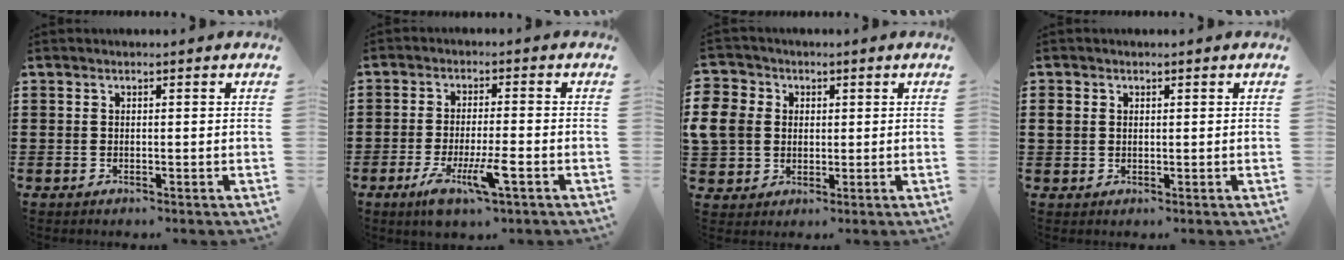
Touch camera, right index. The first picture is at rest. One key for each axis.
{"total": 7.4, "fx": -3.5, "fy": 1.6, "fz": 6.4, "tx": -0.117, "ty": -0.012, "tz": -0.057}
{"total": 6.1, "fx": 0.4, "fy": 5.7, "fz": 2.2, "tx": -0.089, "ty": 0.008, "tz": 0.001}
{"total": 1.3, "fx": 0.2, "fy": 1.1, "fz": 0.6, "tx": -0.015, "ty": 0.005, "tz": 0.003}